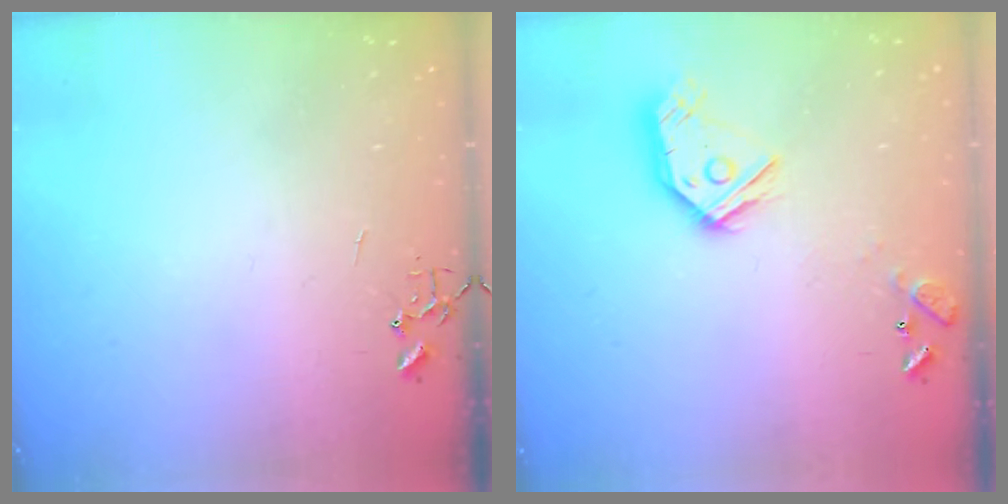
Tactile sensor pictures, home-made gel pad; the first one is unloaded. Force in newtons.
{"total": 14.1, "press": 14.1, "slide": 1.1}